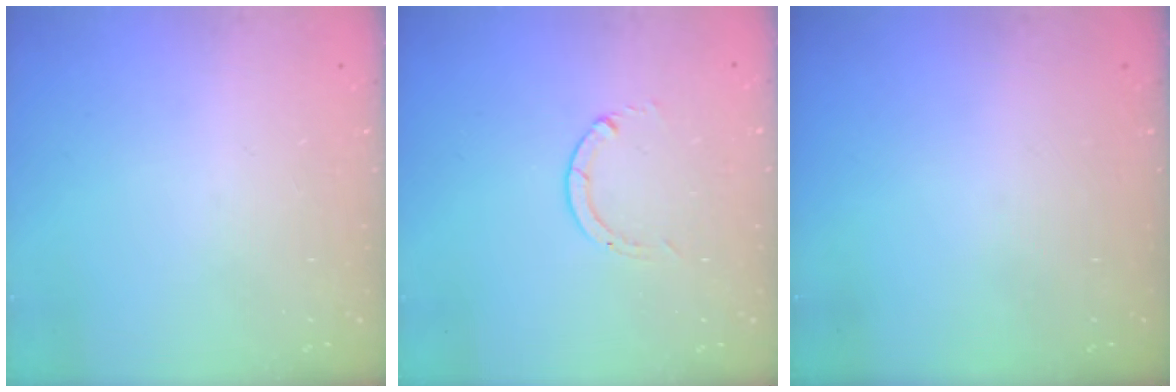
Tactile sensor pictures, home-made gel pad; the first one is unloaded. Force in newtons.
{"total": 0.6, "press": 0.5, "slide": 0.1}
{"total": 0.0}